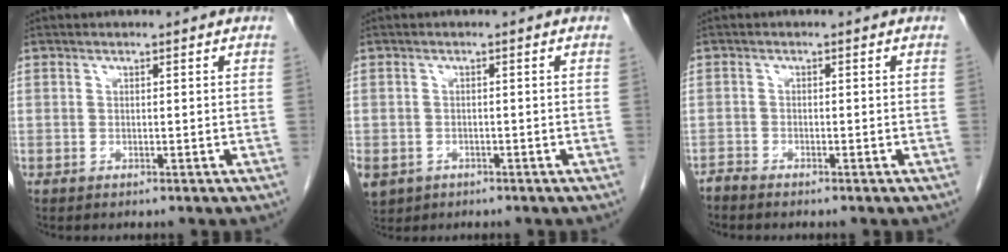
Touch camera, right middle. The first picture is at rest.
{"total": 7.5, "force": [-3.4, 6.1, 2.6], "torque": [-0.076, -0.004, -0.047]}
{"total": 1.1, "force": [-1.1, -0.2, 0.0], "torque": [-0.001, -0.004, -0.021]}